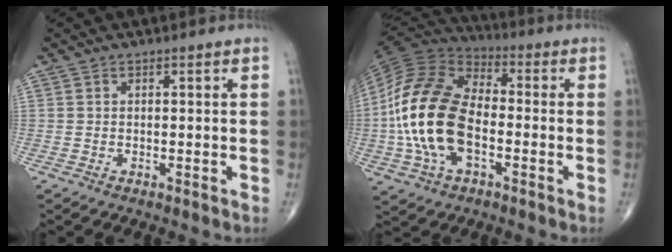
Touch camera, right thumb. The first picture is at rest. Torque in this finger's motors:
{"motor_torque": [0.54, 0.74, 2.12, -0.32, 0.25]}